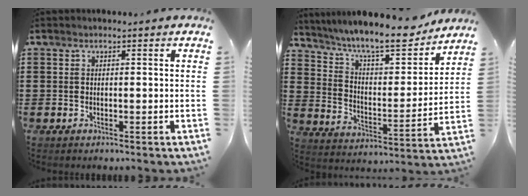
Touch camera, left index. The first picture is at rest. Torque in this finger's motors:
{"motor_torque": [1.51, -0.63, 0.78, 0.21]}